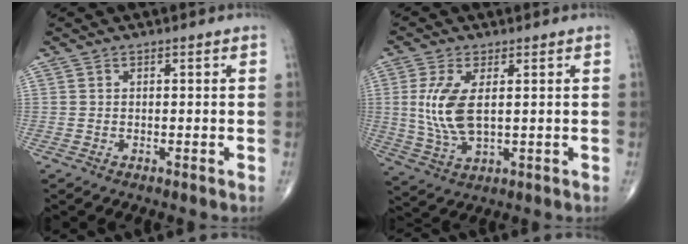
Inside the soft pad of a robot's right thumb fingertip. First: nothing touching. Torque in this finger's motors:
{"motor_torque": [0.03, 0.33, 0.56, 0.69, 0.03]}